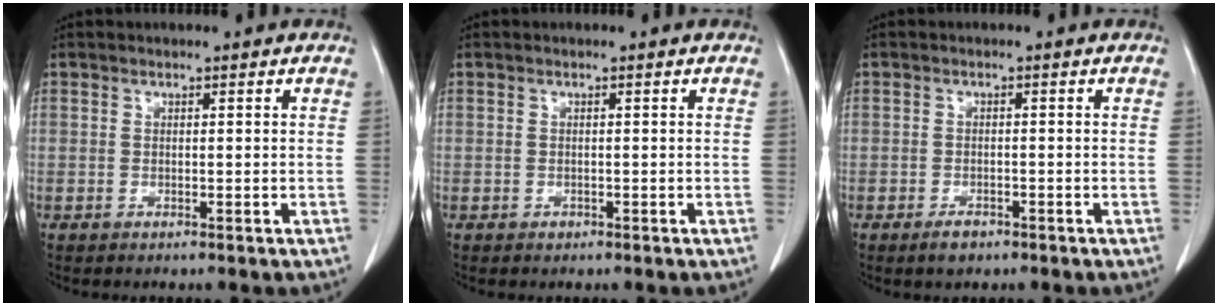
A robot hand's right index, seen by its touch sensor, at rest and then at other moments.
{"total": 0.7, "force": [-0.4, 0.5, 0.1], "torque": [-0.005, 0.002, -0.006]}
{"total": 2.1, "force": [-1.5, 1.1, 1.1], "torque": [-0.020, 0.001, -0.018]}